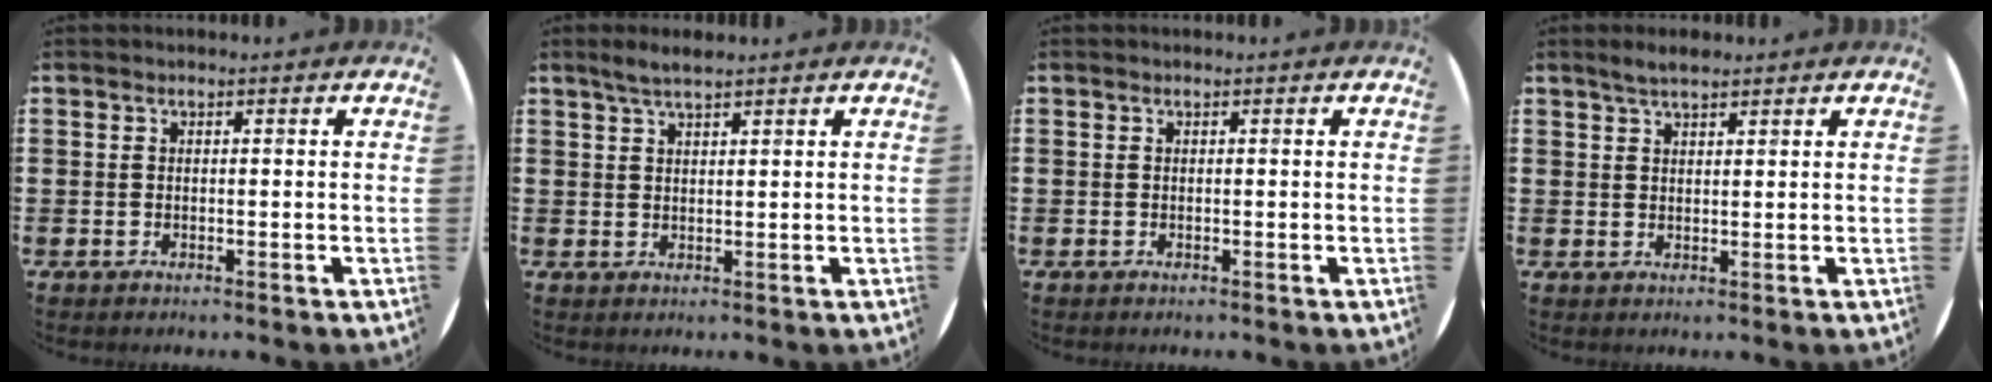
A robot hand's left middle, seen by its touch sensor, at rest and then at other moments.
{"total": 2.5, "force": [2.0, 0.2, 1.4], "torque": [-0.028, 0.004, 0.036]}
{"total": 0.0}
{"total": 2.5, "force": [2.2, 0.6, 1.2], "torque": [-0.017, 0.001, 0.038]}